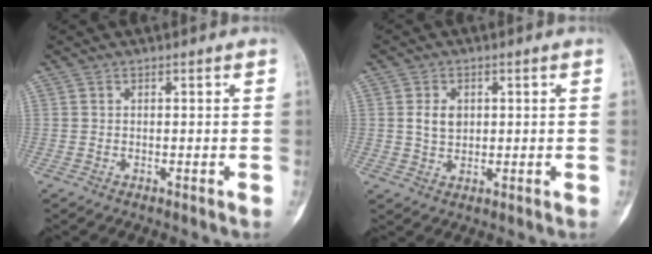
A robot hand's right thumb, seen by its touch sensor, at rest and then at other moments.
{"total": 4.1, "force": [0.8, 3.0, 2.6], "torque": [-0.026, -0.001, 0.018]}